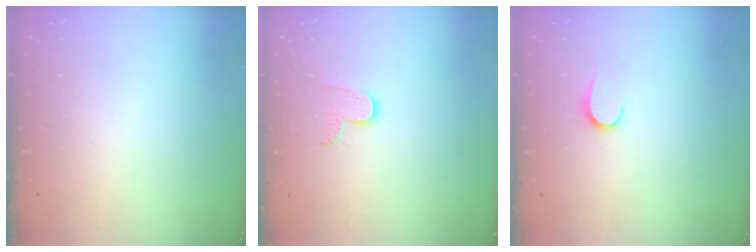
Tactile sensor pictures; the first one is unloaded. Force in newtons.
{"total": 6.9, "press": 6.8, "slide": 0.6}
{"total": 5.7, "press": 5.7, "slide": 0.6}